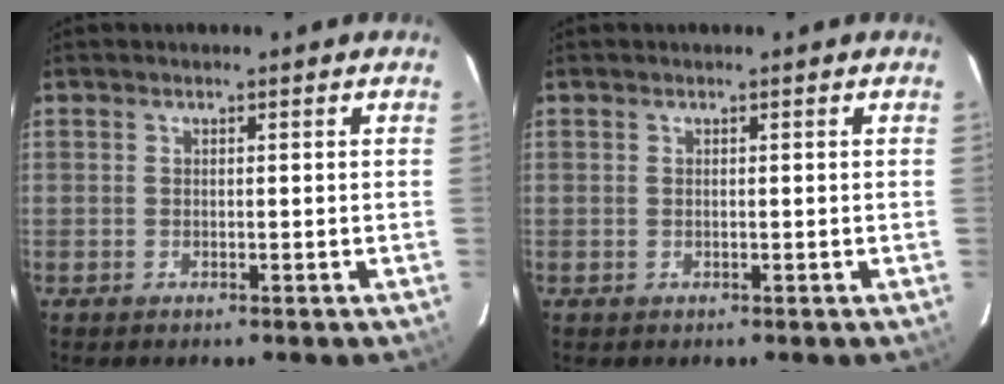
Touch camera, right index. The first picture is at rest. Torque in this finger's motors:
{"motor_torque": [0.09, 0.00, 0.05, 0.01]}